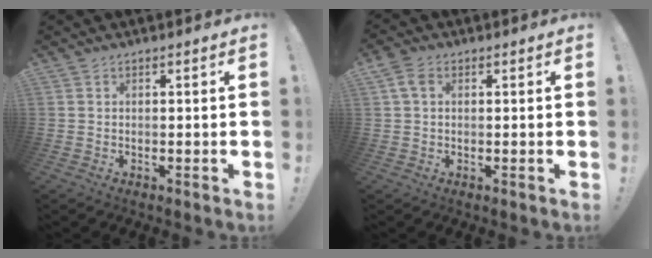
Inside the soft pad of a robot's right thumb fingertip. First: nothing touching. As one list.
[{"total": 4.3, "force": [1.5, 2.7, 2.9], "torque": [-0.052, 0.004, 0.030]}]